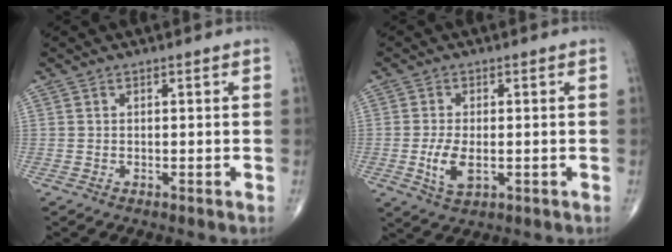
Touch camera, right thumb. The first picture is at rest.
{"total": 5.4, "force": [-1.0, 2.7, 4.6], "torque": [-0.095, -0.008, -0.015]}